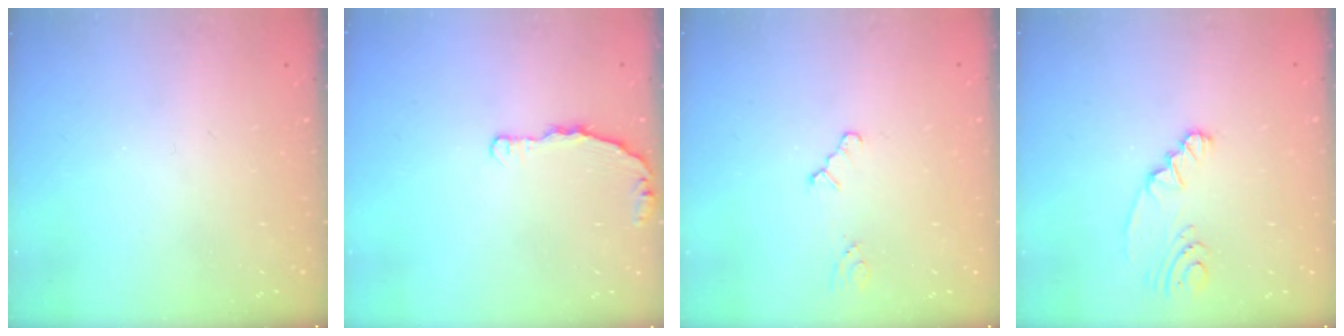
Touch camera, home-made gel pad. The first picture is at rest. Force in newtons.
{"total": 3.2, "press": 3.2, "slide": 0.4}
{"total": 1.6, "press": 1.6, "slide": 0.3}
{"total": 2.8, "press": 2.6, "slide": 1.2}